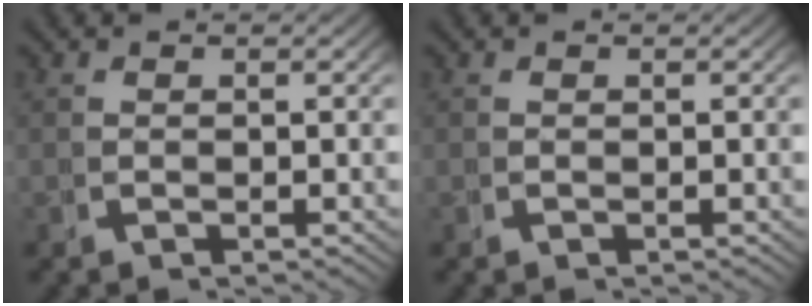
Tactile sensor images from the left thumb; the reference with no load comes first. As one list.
[{"total": 0.6, "force": [0.2, -0.6, -0.2], "torque": [0.007, -0.002, 0.006]}]